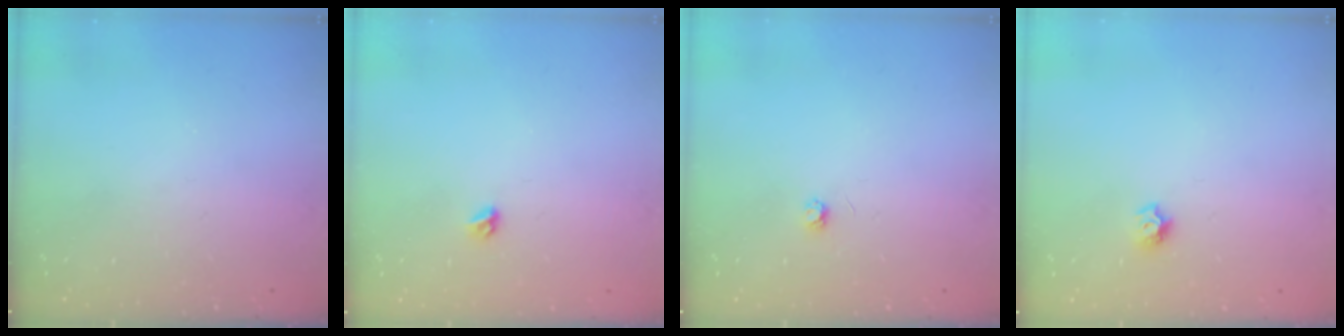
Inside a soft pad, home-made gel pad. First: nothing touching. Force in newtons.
{"total": 3.4, "press": 3.3, "slide": 0.8}
{"total": 2.9, "press": 2.9, "slide": 0.3}
{"total": 5.6, "press": 5.6, "slide": 0.7}